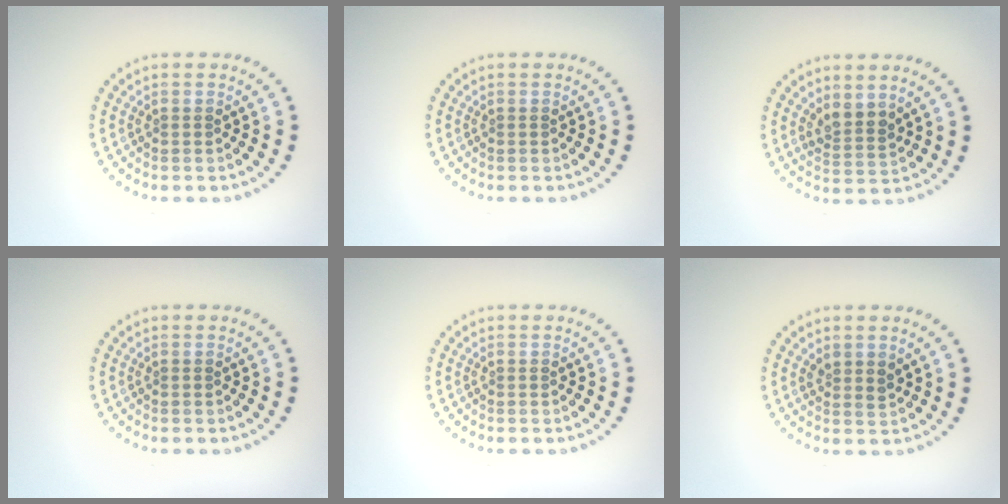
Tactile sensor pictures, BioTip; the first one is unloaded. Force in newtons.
{"total": 0.0}
{"total": 2.1, "press": 1.8, "slide": 1.1}
{"total": 0.0}
{"total": 0.0}
{"total": 1.3, "press": 1.1, "slide": 0.7}